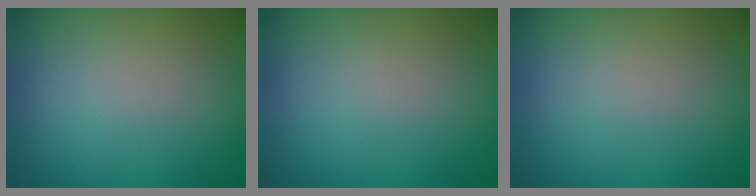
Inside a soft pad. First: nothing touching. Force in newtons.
{"total": 0.0}
{"total": 0.0}